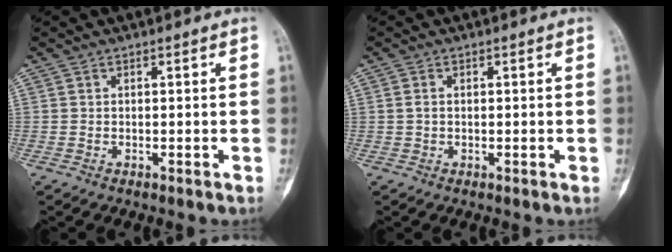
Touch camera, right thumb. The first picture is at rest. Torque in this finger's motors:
{"motor_torque": [-0.28, 0.28, -0.16, 0.16, -0.08]}